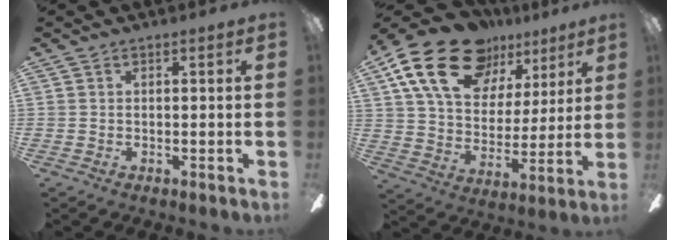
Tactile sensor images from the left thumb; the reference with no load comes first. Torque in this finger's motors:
{"motor_torque": [0.48, 0.62, 1.57, -1.20, 0.43]}